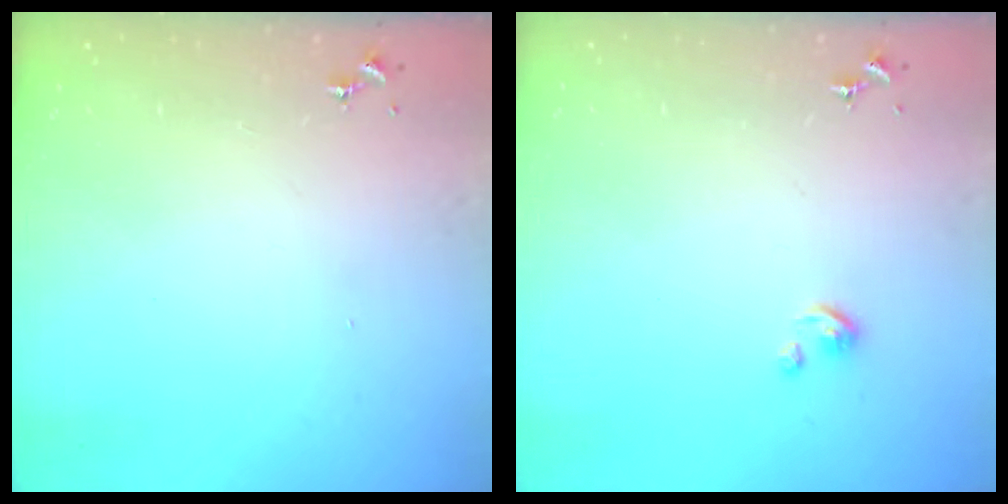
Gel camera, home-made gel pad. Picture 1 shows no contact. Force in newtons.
{"total": 2.7, "press": 2.6, "slide": 0.3}